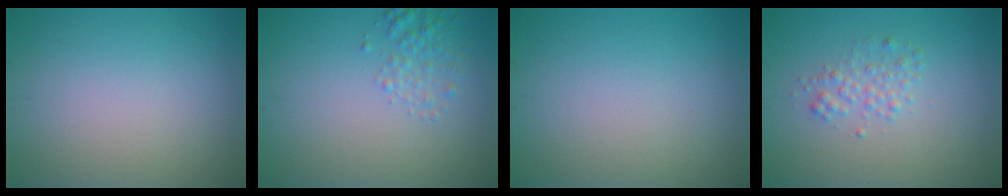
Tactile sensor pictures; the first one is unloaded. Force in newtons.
{"total": 1.8, "press": 1.8, "slide": 0.1}
{"total": 0.0}
{"total": 1.7, "press": 1.7, "slide": 0.0}